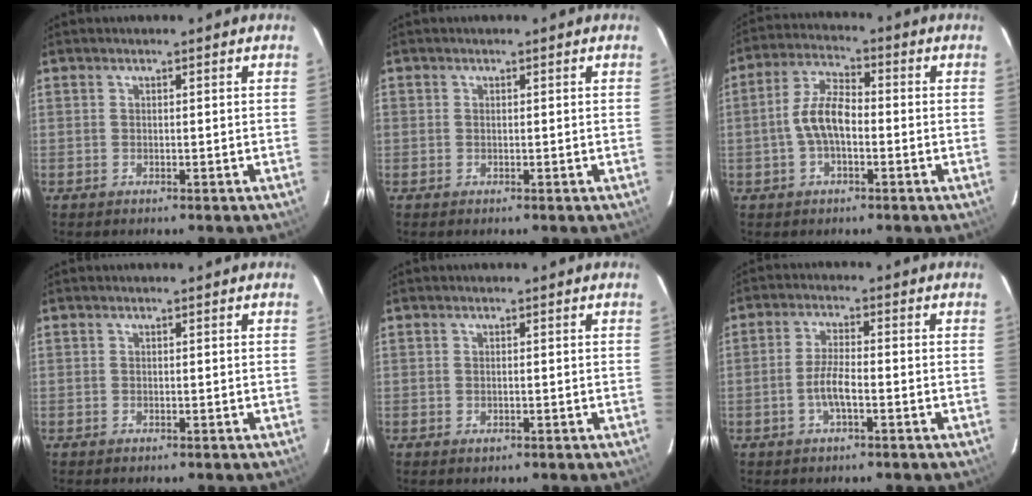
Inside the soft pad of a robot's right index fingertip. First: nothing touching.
{"total": 0.0}
{"total": 7.2, "force": [-1.5, 3.4, 6.2], "torque": [-0.128, 0.015, -0.029]}
{"total": 0.0}
{"total": 0.6, "force": [-0.1, 0.3, 0.5], "torque": [-0.008, 0.002, -0.002]}
{"total": 4.6, "force": [-1.8, 1.0, 4.1], "torque": [-0.087, 0.003, -0.035]}